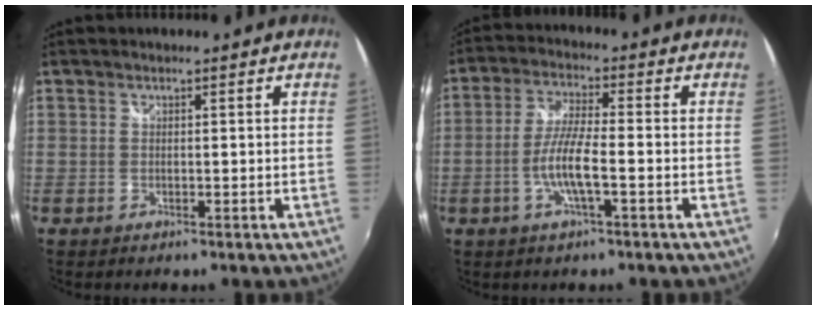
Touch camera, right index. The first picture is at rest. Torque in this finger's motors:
{"motor_torque": [0.26, -0.16, 0.34, 0.07]}